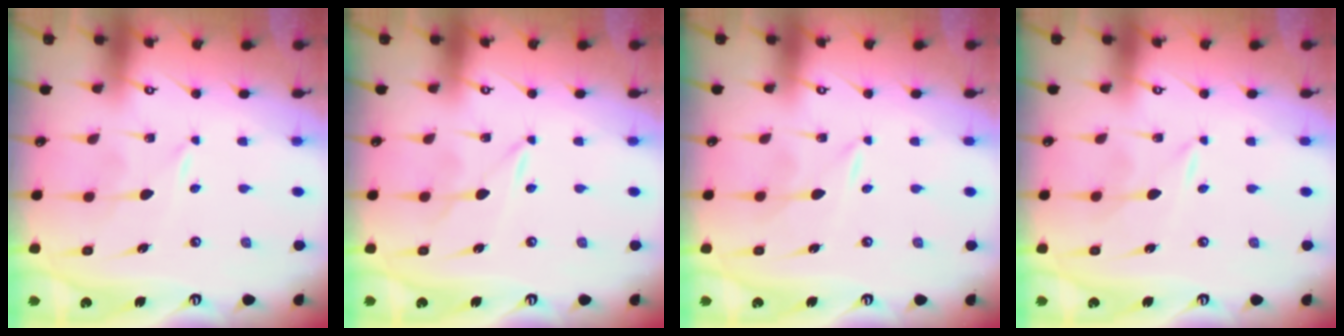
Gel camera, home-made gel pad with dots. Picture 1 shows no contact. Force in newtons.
{"total": 0.0}
{"total": 0.0}
{"total": 0.0}